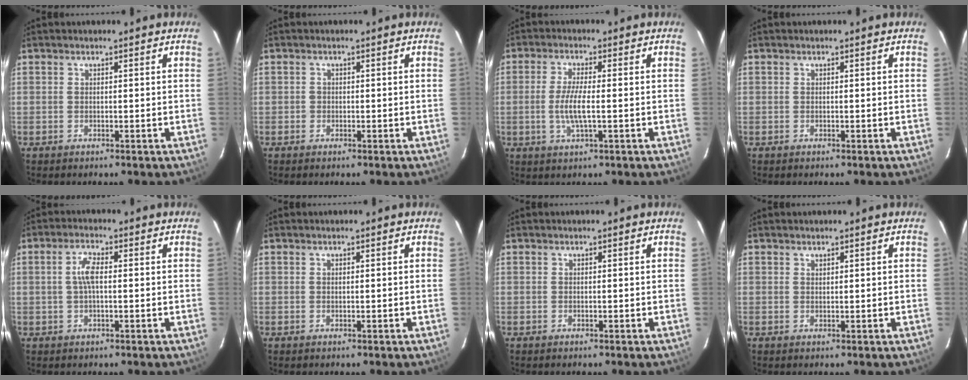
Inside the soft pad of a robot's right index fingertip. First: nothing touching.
{"total": 0.9, "force": [-0.3, 0.8, 0.0], "torque": [0.002, 0.000, -0.004]}
{"total": 5.7, "force": [-0.9, 1.0, 5.6], "torque": [-0.109, -0.006, -0.017]}
{"total": 0.0}
{"total": 3.8, "force": [0.2, 1.4, 3.5], "torque": [-0.072, 0.007, 0.004]}
{"total": 0.0}
{"total": 0.0}
{"total": 0.5, "force": [0.5, 0.2, 0.1], "torque": [-0.001, 0.001, 0.010]}